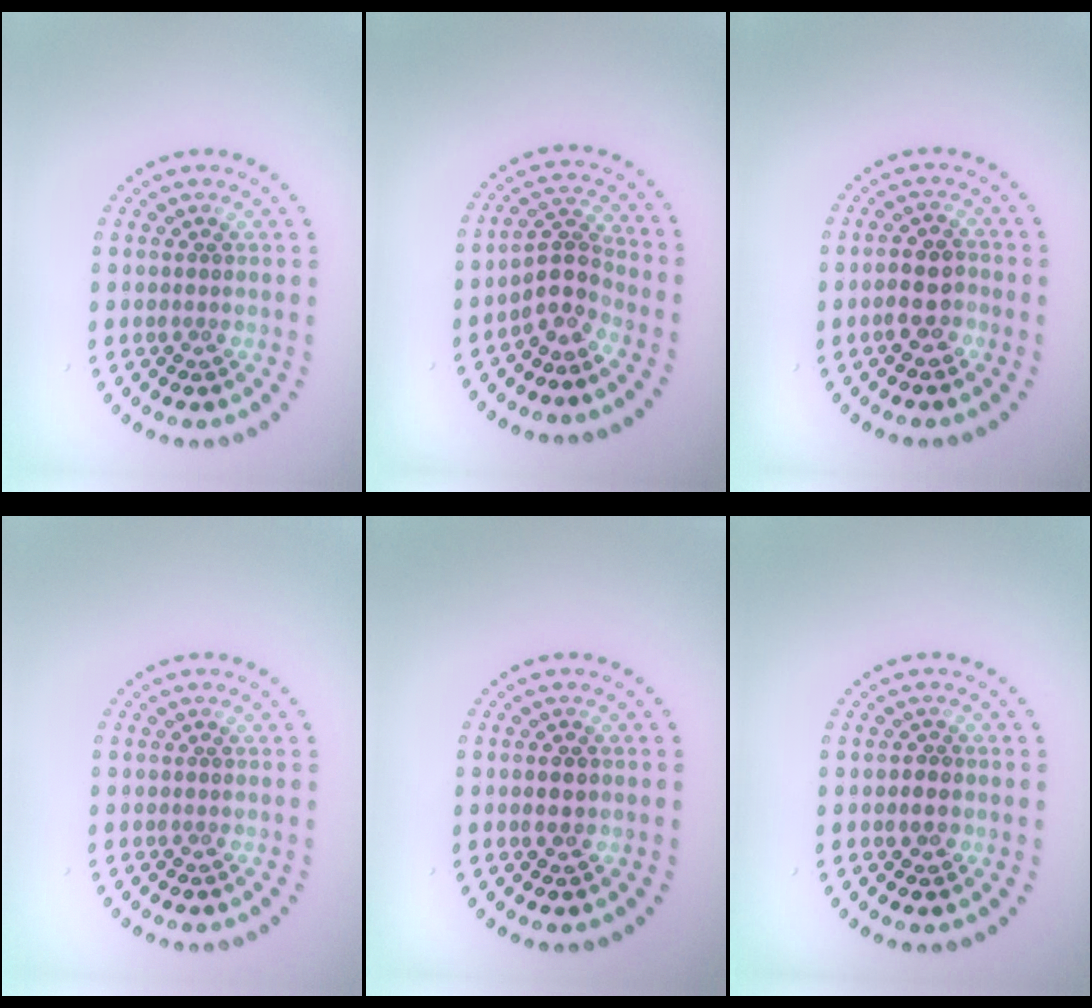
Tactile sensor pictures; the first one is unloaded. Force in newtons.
{"total": 2.9, "press": 2.2, "slide": 1.9}
{"total": 2.9, "press": 2.8, "slide": 0.7}
{"total": 0.0}
{"total": 2.2, "press": 2.2, "slide": 0.2}
{"total": 0.9, "press": 0.9, "slide": 0.2}